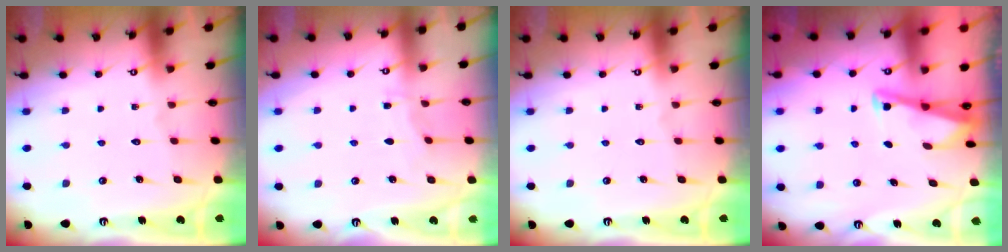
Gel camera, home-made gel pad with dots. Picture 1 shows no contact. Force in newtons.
{"total": 2.3, "press": 2.3, "slide": 0.3}
{"total": 0.0}
{"total": 2.9, "press": 2.9, "slide": 0.4}